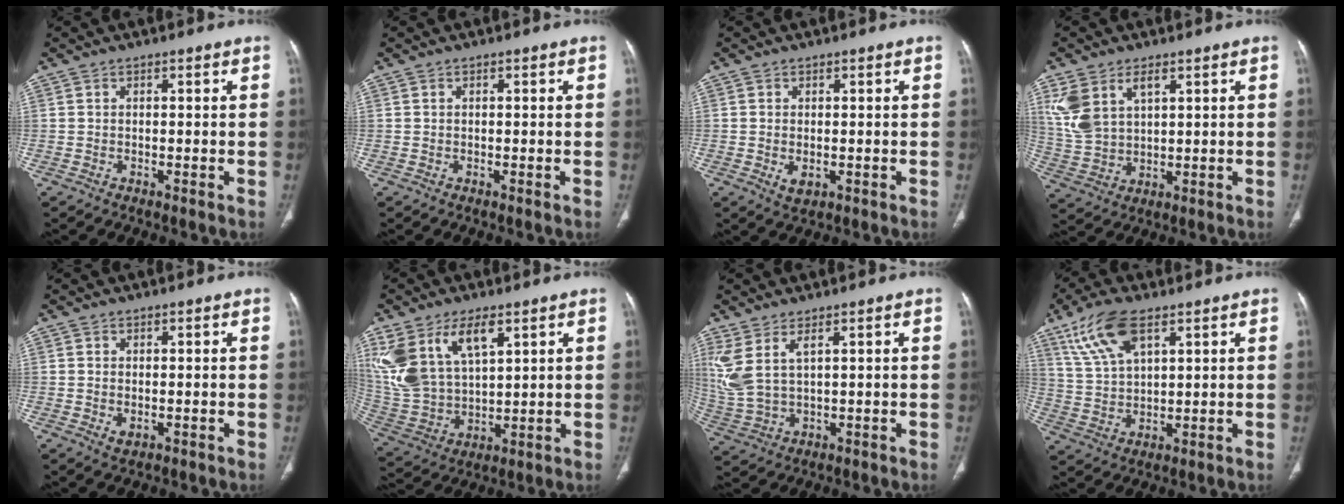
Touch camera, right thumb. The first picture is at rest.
{"total": 0.0}
{"total": 2.5, "force": [-0.4, 1.6, 1.9], "torque": [-0.033, -0.005, -0.001]}
{"total": 9.9, "force": [4.4, 5.6, 6.9], "torque": [-0.147, -0.006, 0.100]}
{"total": 1.7, "force": [-0.2, 1.1, 1.3], "torque": [-0.023, -0.004, 0.001]}
{"total": 17.4, "force": [8.2, 9.1, 12.3], "torque": [-0.251, -0.022, 0.175]}
{"total": 8.3, "force": [3.7, 3.2, 6.7], "torque": [-0.172, -0.014, 0.091]}
{"total": 11.1, "force": [6.3, 4.8, 7.9], "torque": [-0.156, -0.014, 0.130]}